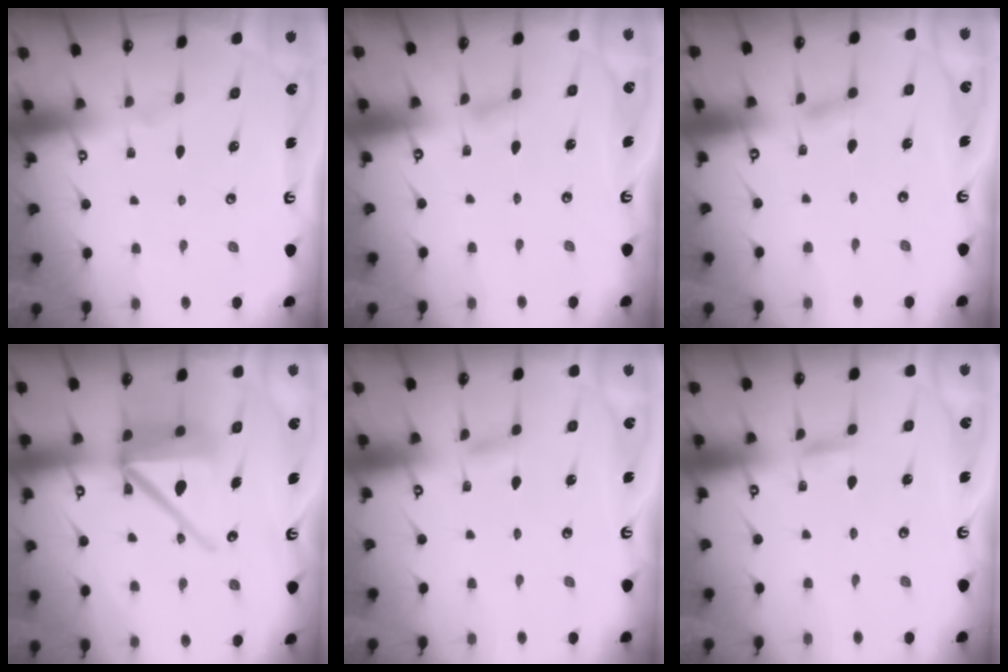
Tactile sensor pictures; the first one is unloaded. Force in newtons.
{"total": 6.2, "press": 6.2, "slide": 0.5}
{"total": 3.5, "press": 3.5, "slide": 0.3}
{"total": 16.4, "press": 16.2, "slide": 2.3}
{"total": 2.7, "press": 2.7, "slide": 0.2}
{"total": 1.9, "press": 1.9, "slide": 0.1}